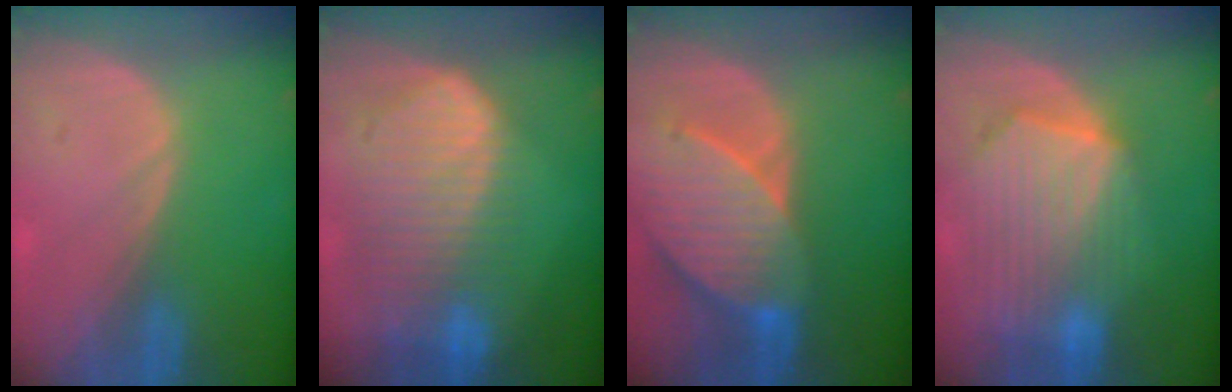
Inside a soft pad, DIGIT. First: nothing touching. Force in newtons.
{"total": 10.4, "press": 9.0, "slide": 5.3}
{"total": 9.8, "press": 8.8, "slide": 4.3}
{"total": 10.4, "press": 9.0, "slide": 5.2}